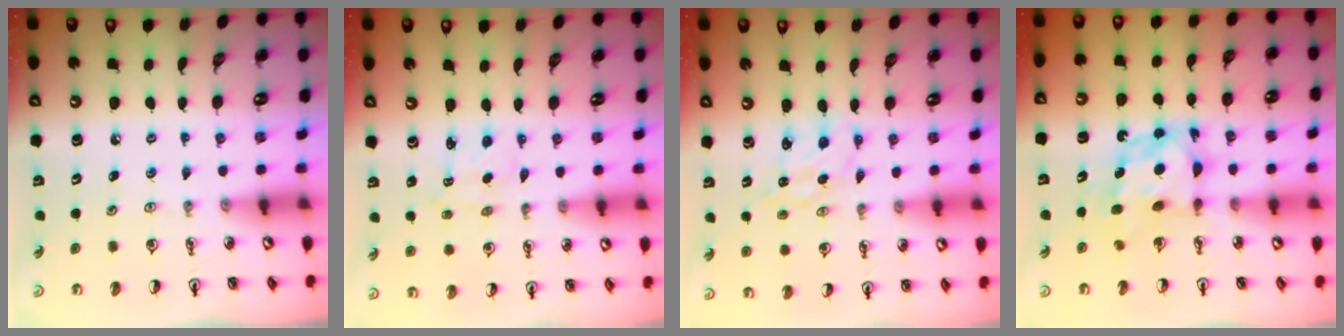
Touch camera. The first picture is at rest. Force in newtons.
{"total": 1.8, "press": 1.7, "slide": 0.3}
{"total": 1.4, "press": 1.4, "slide": 0.1}
{"total": 6.8, "press": 6.8, "slide": 0.6}